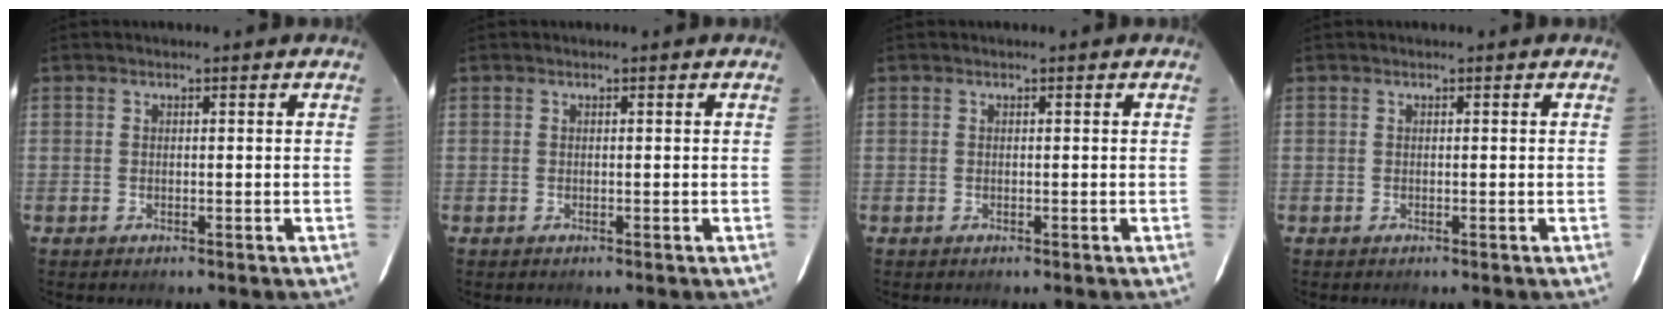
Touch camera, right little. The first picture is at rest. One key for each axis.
{"total": 0.0}
{"total": 0.0}
{"total": 0.0}